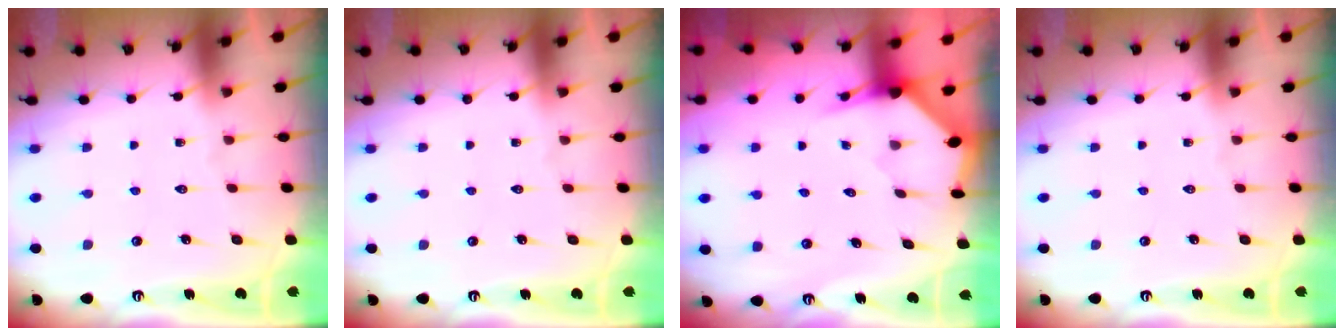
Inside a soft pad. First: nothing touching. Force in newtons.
{"total": 0.0}
{"total": 3.3, "press": 3.3, "slide": 0.3}
{"total": 0.0}